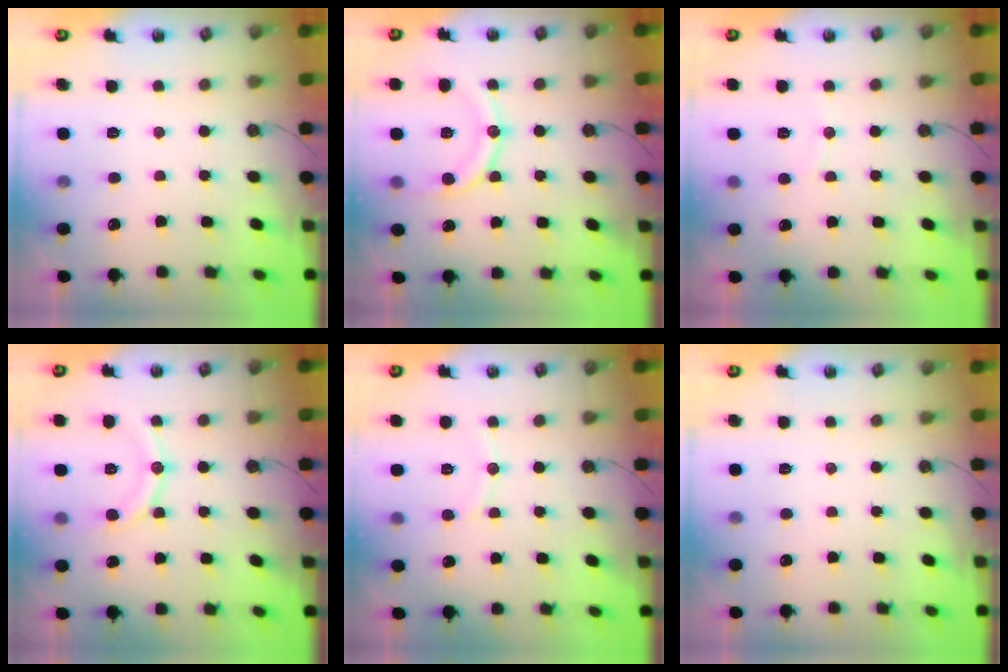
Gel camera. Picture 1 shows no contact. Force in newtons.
{"total": 13.6, "press": 13.6, "slide": 1.1}
{"total": 2.8, "press": 2.8, "slide": 0.3}
{"total": 11.9, "press": 11.8, "slide": 0.9}
{"total": 5.7, "press": 5.7, "slide": 0.5}
{"total": 0.0}